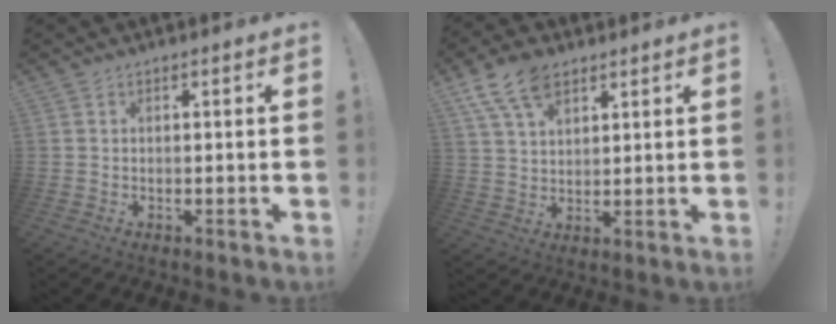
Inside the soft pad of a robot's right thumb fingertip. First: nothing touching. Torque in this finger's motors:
{"motor_torque": [-0.19, 1.24, 0.18, 0.02, 0.00]}